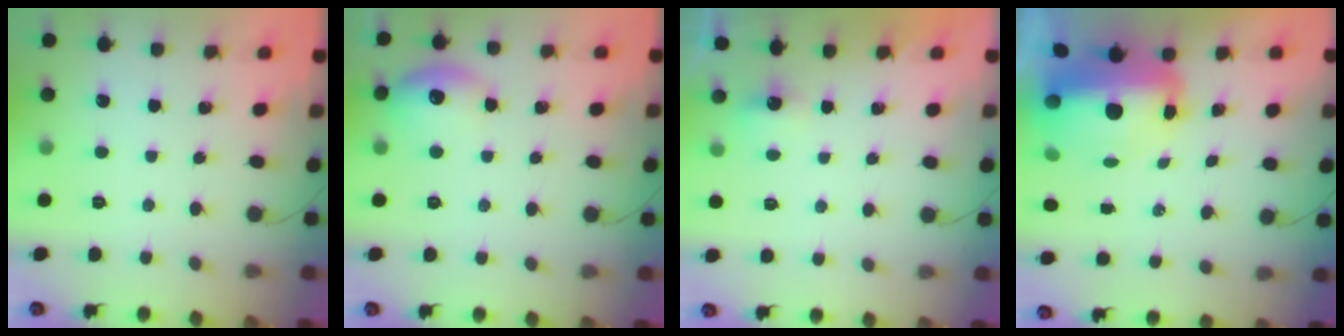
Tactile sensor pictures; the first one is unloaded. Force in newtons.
{"total": 9.2, "press": 9.0, "slide": 1.5}
{"total": 10.0, "press": 2.1, "slide": 9.8}
{"total": 11.2, "press": 10.4, "slide": 4.3}